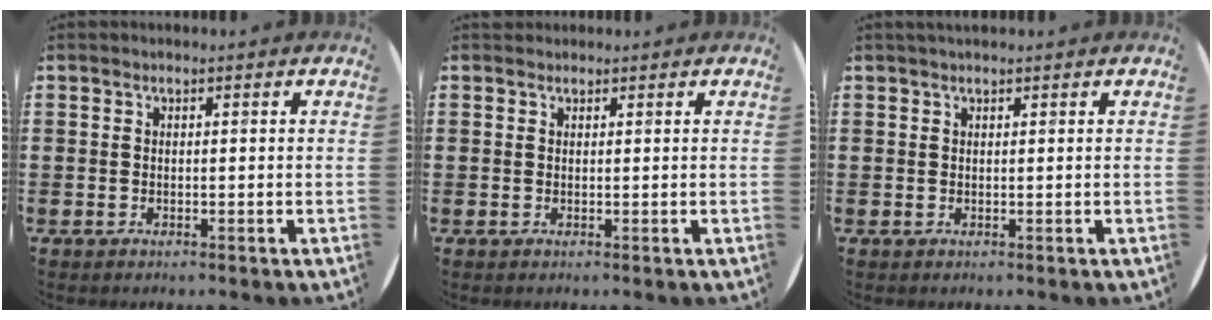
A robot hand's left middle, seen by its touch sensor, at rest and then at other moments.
{"total": 0.5, "force": [0.5, 0.2, -0.1], "torque": [0.004, 0.005, 0.009]}
{"total": 0.5, "force": [0.5, 0.0, 0.2], "torque": [-0.003, 0.000, 0.010]}